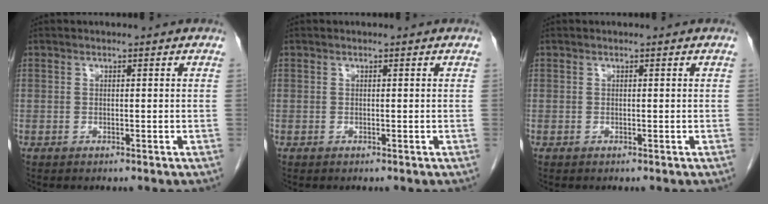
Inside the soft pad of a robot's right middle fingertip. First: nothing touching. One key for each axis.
{"total": 0.0}
{"total": 0.0}